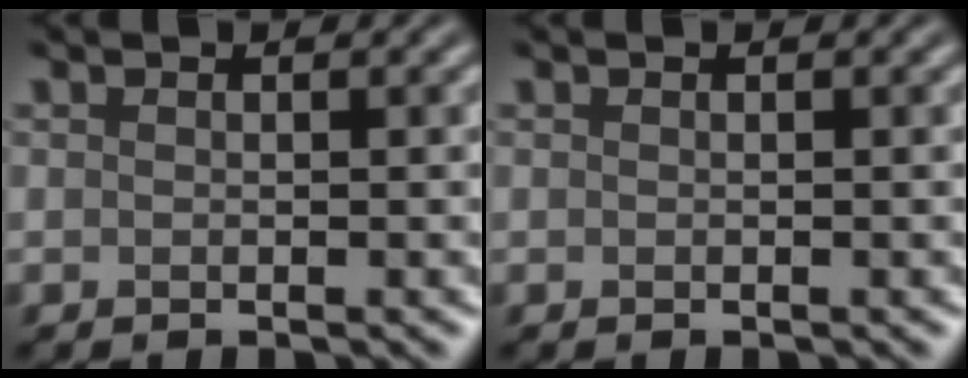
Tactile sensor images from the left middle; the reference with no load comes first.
{"total": 0.0}